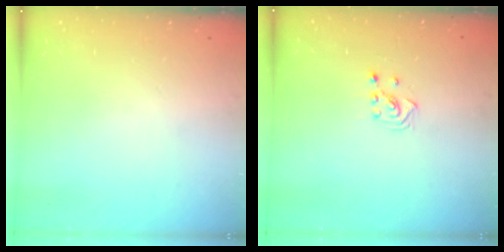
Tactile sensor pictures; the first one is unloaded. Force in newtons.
{"total": 2.5, "press": 2.4, "slide": 0.8}